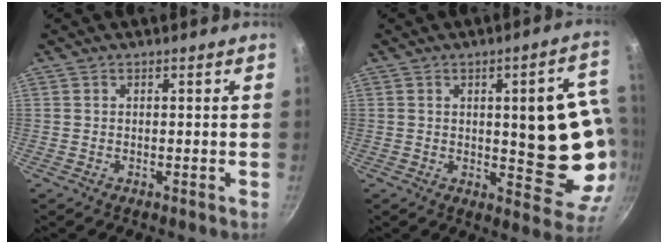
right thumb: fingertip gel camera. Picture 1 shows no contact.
{"total": 16.2, "force": [0.6, 6.0, 15.0], "torque": [-0.140, -0.012, 0.011]}